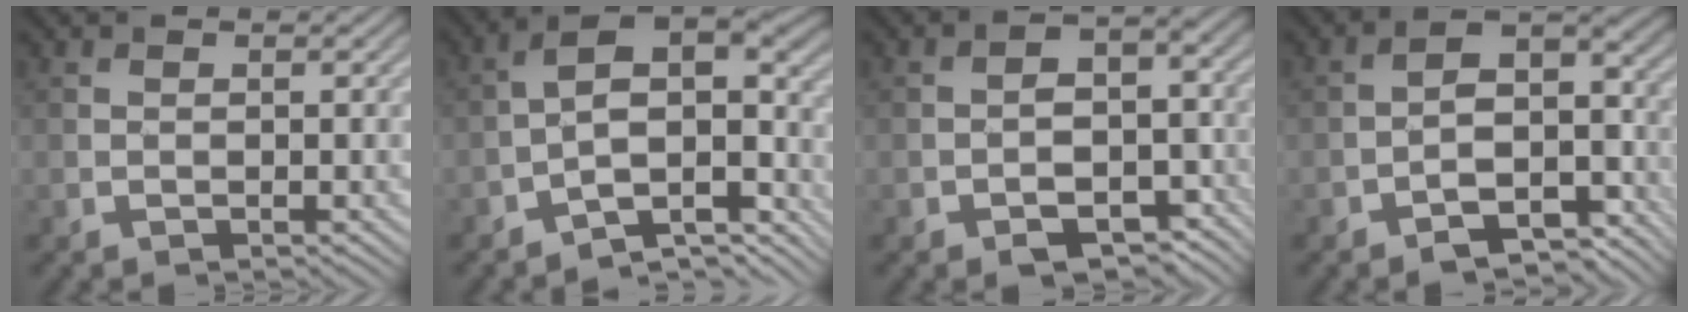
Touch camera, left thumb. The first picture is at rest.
{"total": 10.6, "force": [-4.8, 3.7, 8.6], "torque": [-0.135, 0.006, -0.078]}
{"total": 7.7, "force": [-4.0, 4.6, 4.7], "torque": [-0.069, -0.019, -0.059]}
{"total": 9.3, "force": [-5.2, 4.7, 6.1], "torque": [-0.089, -0.016, -0.094]}